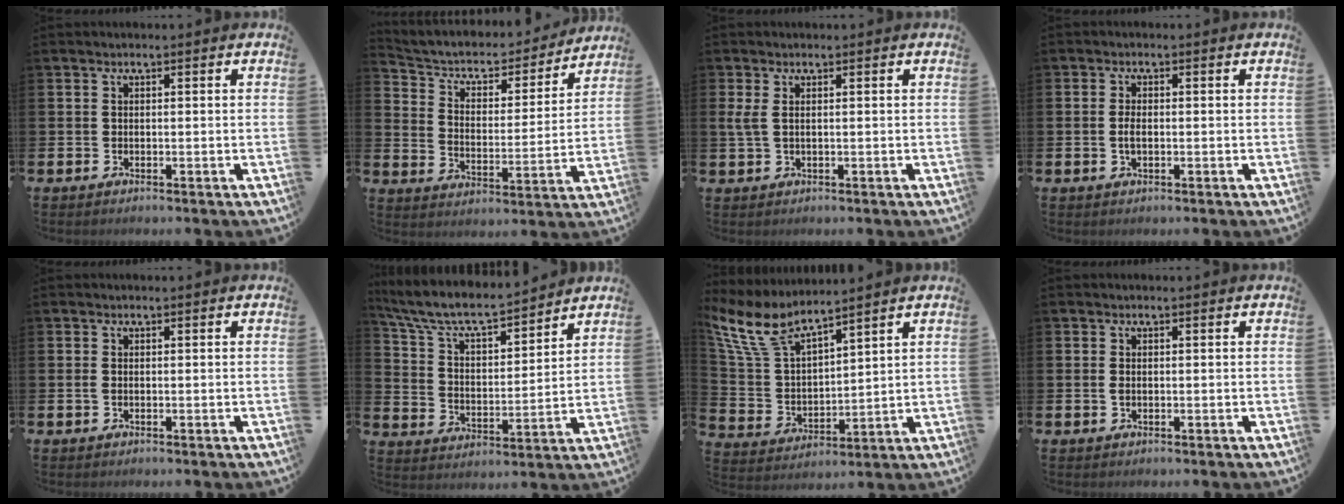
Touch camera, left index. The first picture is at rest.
{"total": 5.9, "force": [5.3, 2.2, 1.4], "torque": [-0.059, -0.039, 0.085]}
{"total": 1.6, "force": [0.8, 0.4, 1.3], "torque": [-0.035, 0.006, 0.015]}
{"total": 1.9, "force": [-0.1, 0.9, 1.6], "torque": [-0.023, 0.000, -0.006]}
{"total": 0.6, "force": [-0.1, 0.3, 0.5], "torque": [-0.016, 0.006, -0.001]}
{"total": 8.2, "force": [7.6, 1.8, 2.6], "torque": [-0.088, -0.052, 0.131]}
{"total": 8.0, "force": [6.8, 2.5, 3.4], "torque": [-0.103, -0.030, 0.121]}
{"total": 0.8, "force": [0.0, 0.5, 0.7], "torque": [-0.013, 0.004, -0.001]}